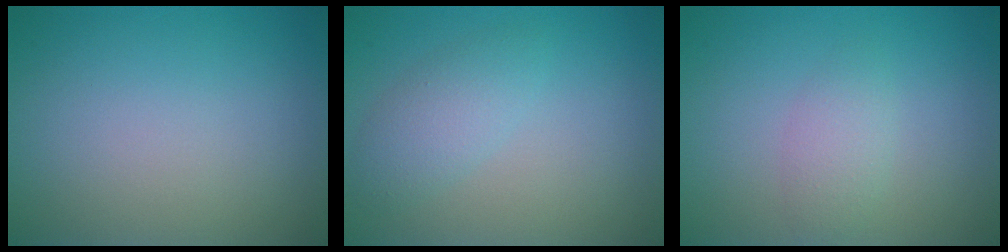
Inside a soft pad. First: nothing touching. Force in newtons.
{"total": 2.5, "press": 2.5, "slide": 0.1}
{"total": 1.8, "press": 1.8, "slide": 0.1}